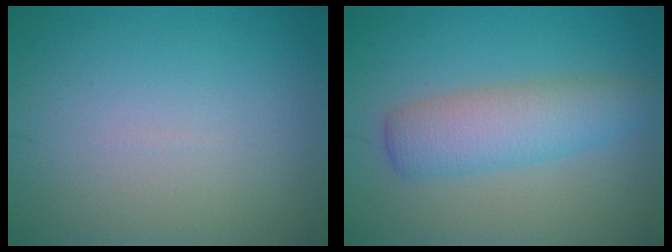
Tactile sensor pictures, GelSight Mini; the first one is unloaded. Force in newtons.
{"total": 4.5, "press": 4.5, "slide": 0.1}